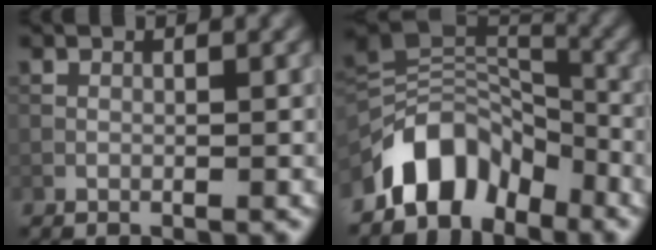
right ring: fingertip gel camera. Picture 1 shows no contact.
{"total": 7.8, "force": [-5.3, 4.5, 3.6], "torque": [-0.036, 0.007, -0.108]}